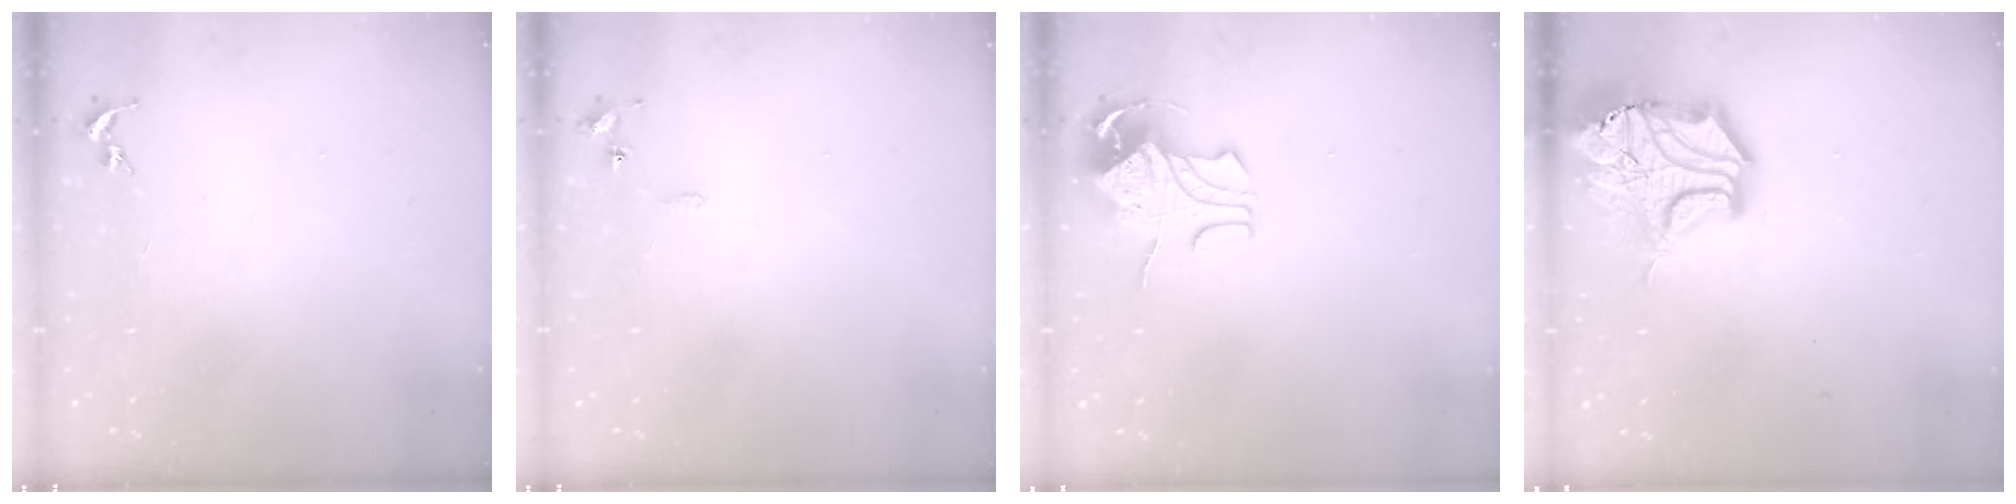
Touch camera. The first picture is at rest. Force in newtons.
{"total": 4.5, "press": 4.4, "slide": 0.6}
{"total": 8.5, "press": 8.4, "slide": 0.8}
{"total": 18.3, "press": 18.2, "slide": 2.4}